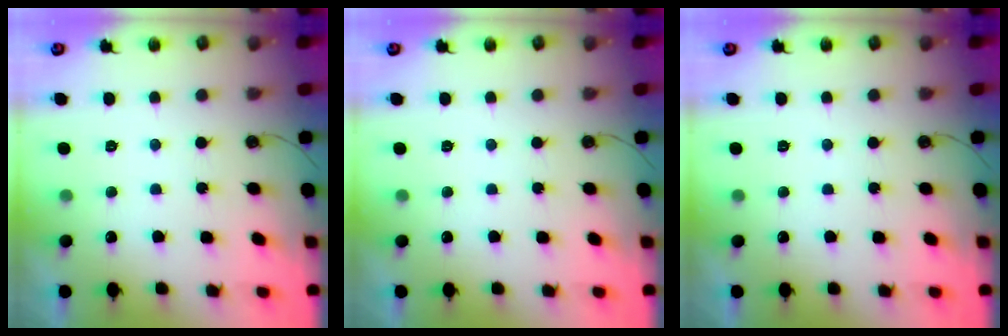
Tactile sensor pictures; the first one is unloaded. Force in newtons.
{"total": 0.0}
{"total": 0.0}